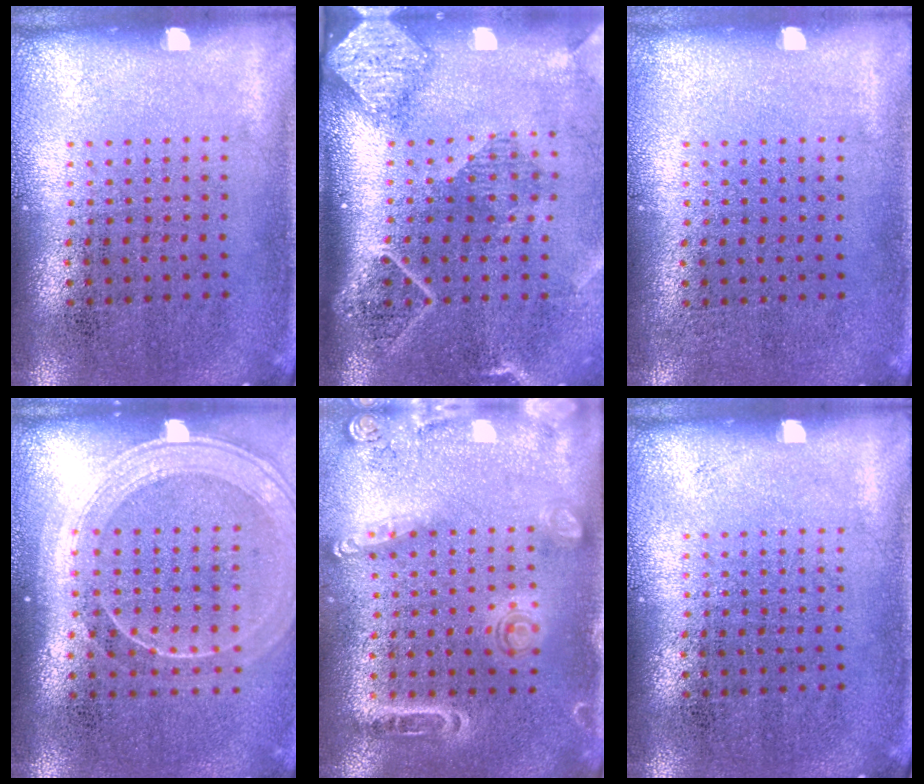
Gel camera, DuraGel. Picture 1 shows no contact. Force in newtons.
{"total": 2.7, "press": 2.0, "slide": 1.8}
{"total": 0.0}
{"total": 1.8, "press": 1.7, "slide": 0.8}
{"total": 1.6, "press": 1.5, "slide": 0.6}
{"total": 0.0}